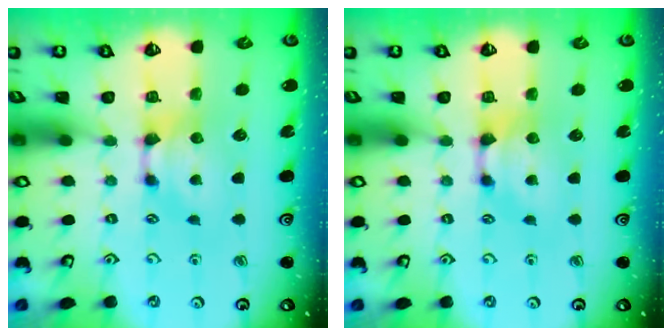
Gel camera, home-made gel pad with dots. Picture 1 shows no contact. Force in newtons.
{"total": 0.0}